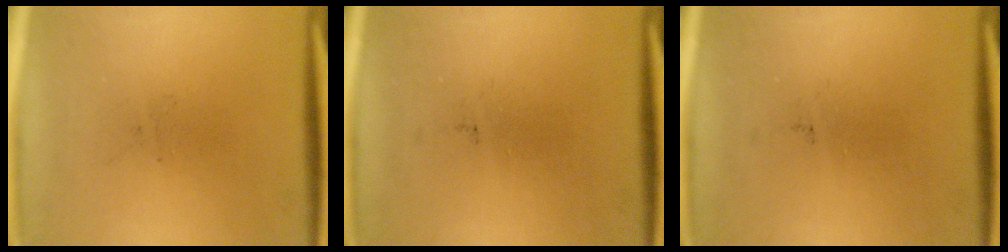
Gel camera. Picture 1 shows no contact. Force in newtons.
{"total": 0.0}
{"total": 0.0}